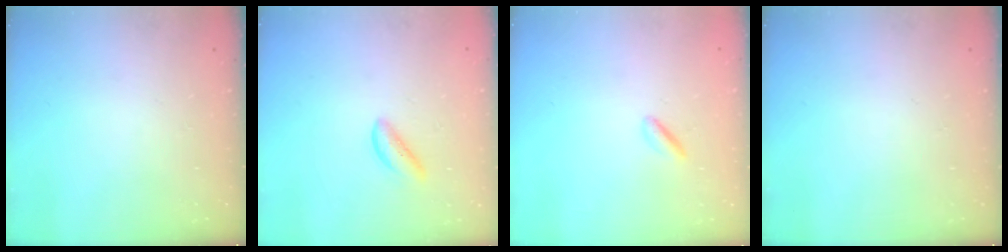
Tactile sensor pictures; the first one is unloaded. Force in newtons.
{"total": 1.4, "press": 1.4, "slide": 0.4}
{"total": 0.9, "press": 0.7, "slide": 0.6}
{"total": 0.0}